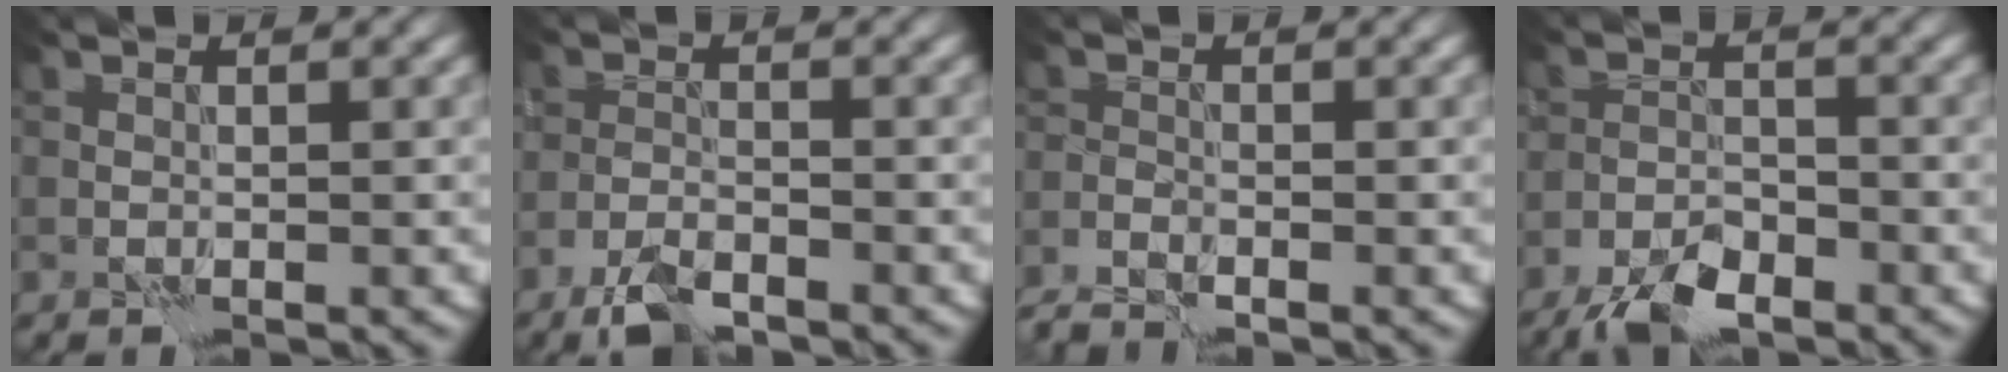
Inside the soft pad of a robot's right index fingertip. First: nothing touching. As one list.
[{"total": 3.5, "force": [-2.6, 1.1, 2.0], "torque": [-0.043, -0.002, -0.058]}, {"total": 2.4, "force": [-2.1, 0.5, 1.1], "torque": [-0.032, -0.008, -0.050]}, {"total": 4.9, "force": [-3.7, 1.9, 2.6], "torque": [-0.043, -0.002, -0.074]}]